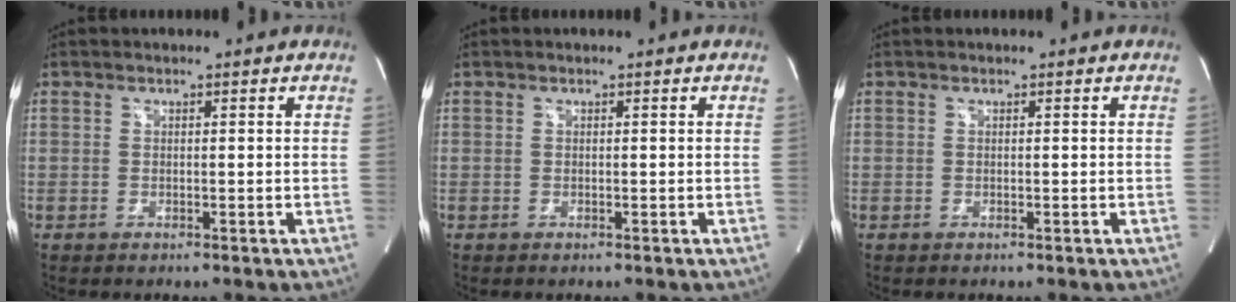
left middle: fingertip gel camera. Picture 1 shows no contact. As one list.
[{"total": 0.0}, {"total": 0.0}]